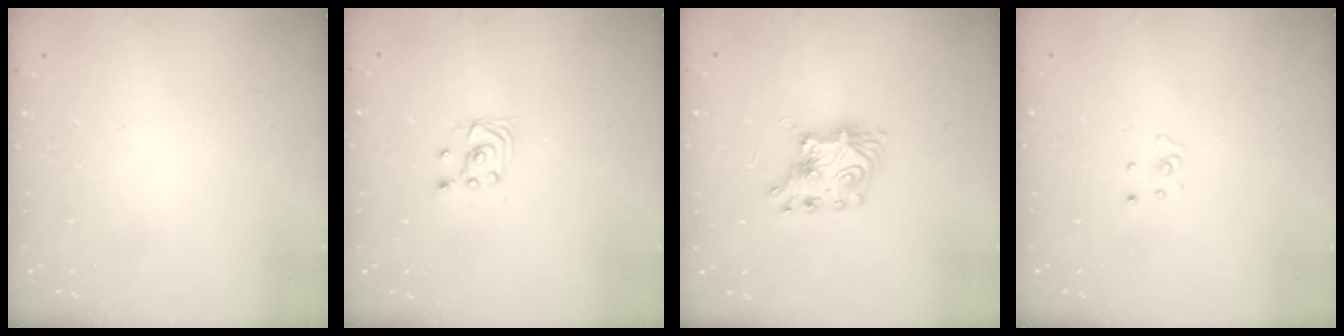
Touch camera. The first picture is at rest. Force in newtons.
{"total": 2.5, "press": 2.2, "slide": 1.1}
{"total": 8.2, "press": 8.1, "slide": 0.8}
{"total": 2.3, "press": 2.3, "slide": 0.2}